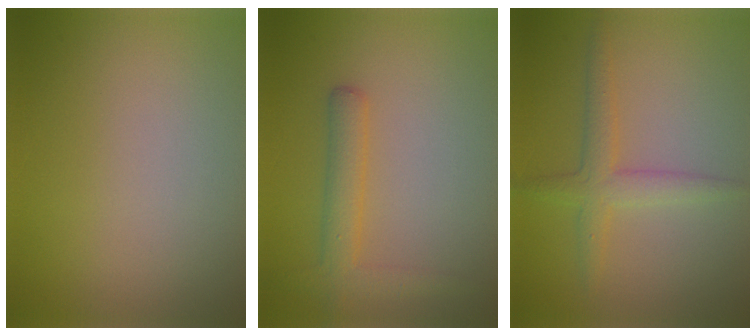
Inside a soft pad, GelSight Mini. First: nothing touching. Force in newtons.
{"total": 2.9, "press": 2.9, "slide": 0.1}
{"total": 2.7, "press": 2.7, "slide": 0.1}